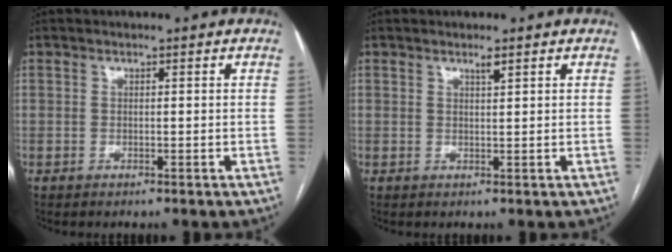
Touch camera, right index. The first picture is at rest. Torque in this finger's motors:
{"motor_torque": [0.02, 0.05, 0.02, 0.02]}